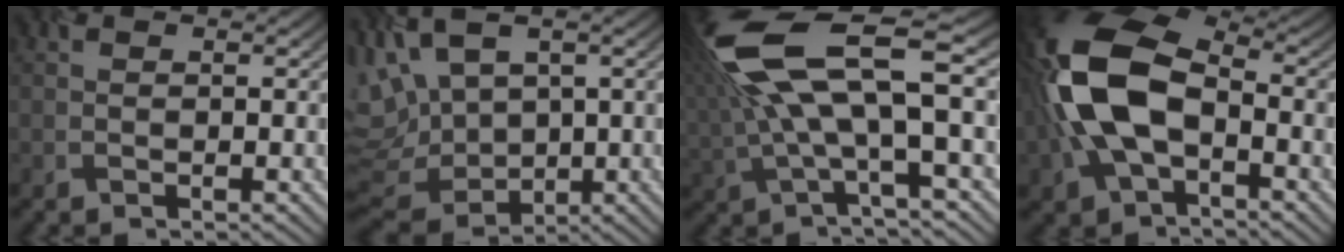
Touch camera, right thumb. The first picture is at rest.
{"total": 11.6, "force": [2.6, 7.1, 8.8], "torque": [-0.223, -0.015, 0.064]}
{"total": 14.0, "force": [2.9, 4.3, 13.0], "torque": [-0.276, -0.002, 0.058]}
{"total": 14.2, "force": [-1.7, 8.3, 11.4], "torque": [-0.271, 0.000, -0.046]}